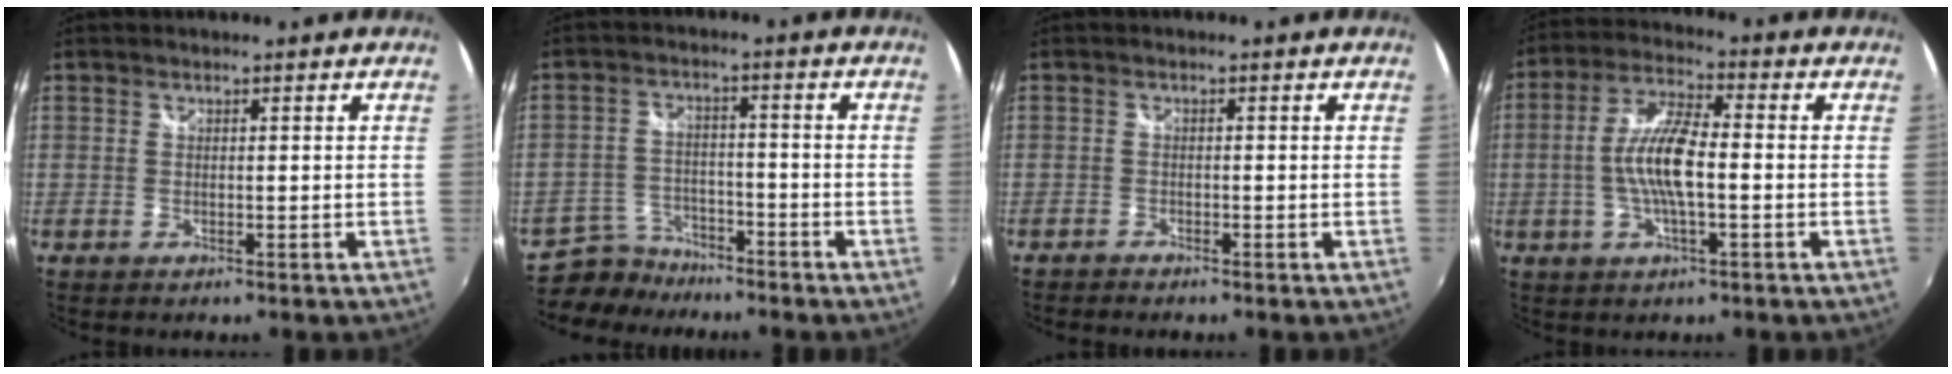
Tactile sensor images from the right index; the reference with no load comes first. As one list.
[{"total": 6.8, "force": [-5.9, 3.3, 0.5], "torque": [-0.028, 0.011, -0.102]}, {"total": 1.4, "force": [-1.4, 0.4, 0.1], "torque": [-0.011, -0.004, -0.027]}, {"total": 8.6, "force": [-0.8, 2.7, 8.1], "torque": [-0.159, 0.005, -0.018]}]